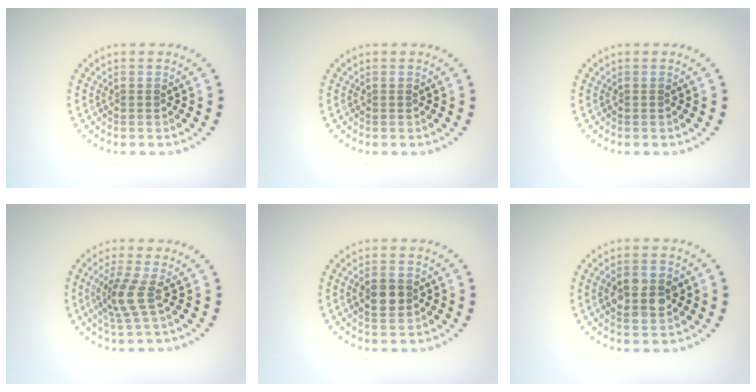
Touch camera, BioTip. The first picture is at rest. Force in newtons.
{"total": 0.0}
{"total": 0.0}
{"total": 2.9, "press": 2.1, "slide": 2.1}
{"total": 2.7, "press": 2.7, "slide": 0.1}
{"total": 4.1, "press": 4.1, "slide": 0.2}